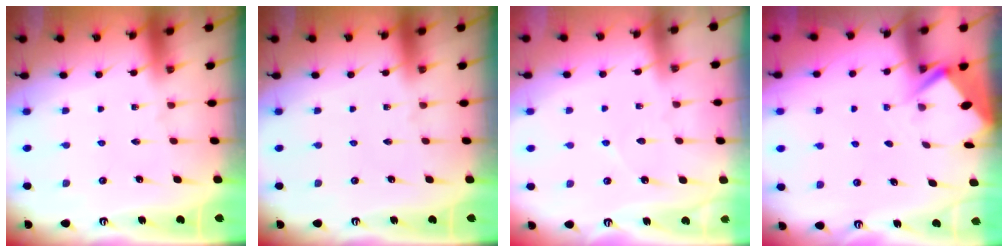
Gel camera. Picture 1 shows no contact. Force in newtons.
{"total": 0.0}
{"total": 2.7, "press": 2.7, "slide": 0.4}
{"total": 2.7, "press": 2.7, "slide": 0.3}